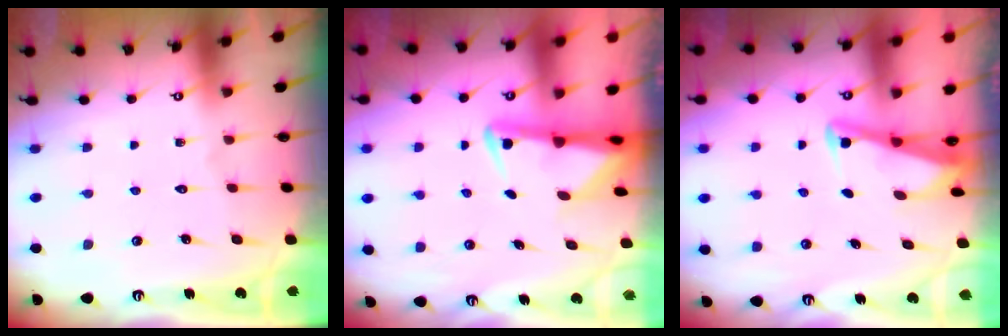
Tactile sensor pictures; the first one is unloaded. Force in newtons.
{"total": 3.1, "press": 3.1, "slide": 0.6}
{"total": 2.7, "press": 2.6, "slide": 0.4}